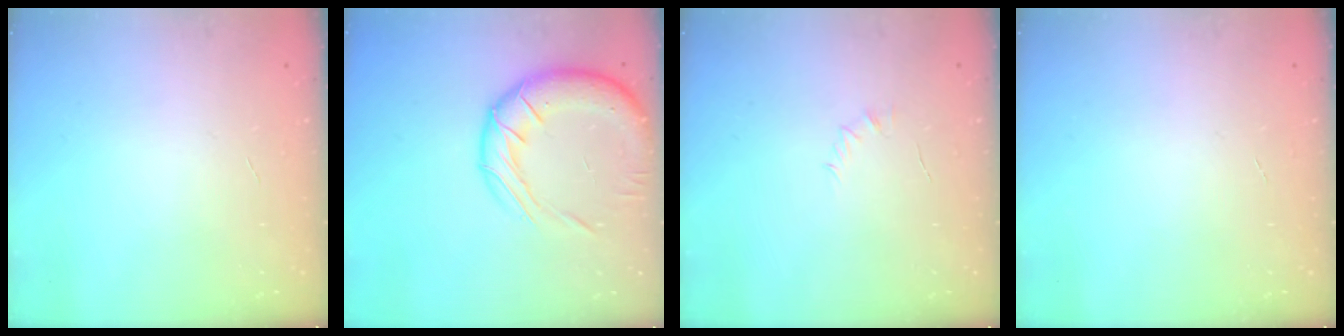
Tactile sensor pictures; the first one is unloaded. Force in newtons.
{"total": 16.0, "press": 15.7, "slide": 2.9}
{"total": 4.1, "press": 3.9, "slide": 1.3}
{"total": 0.0}